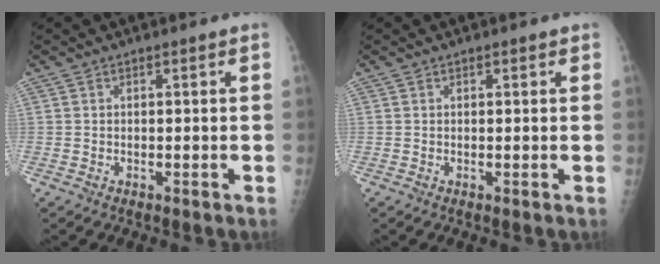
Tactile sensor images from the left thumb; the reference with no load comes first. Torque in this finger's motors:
{"motor_torque": [-0.28, -0.07, 0.03, 0.05, -0.01]}